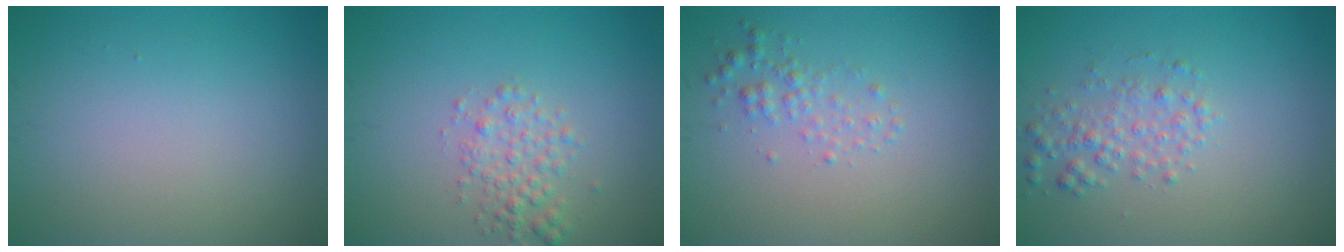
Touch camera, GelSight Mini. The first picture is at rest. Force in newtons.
{"total": 2.2, "press": 2.2, "slide": 0.1}
{"total": 1.7, "press": 1.7, "slide": 0.0}
{"total": 2.2, "press": 2.2, "slide": 0.0}